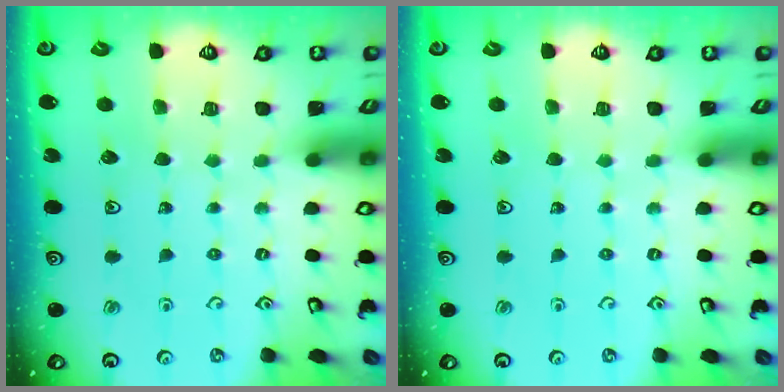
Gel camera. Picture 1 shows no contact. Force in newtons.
{"total": 0.0}